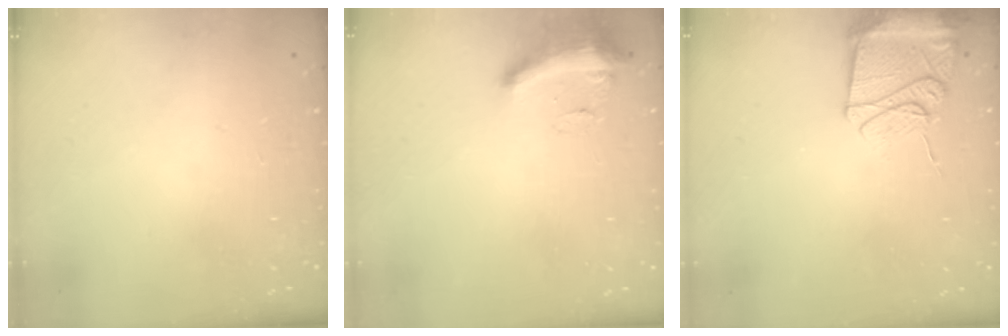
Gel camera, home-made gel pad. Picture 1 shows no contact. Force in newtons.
{"total": 9.2, "press": 9.1, "slide": 0.5}
{"total": 12.8, "press": 12.8, "slide": 1.1}